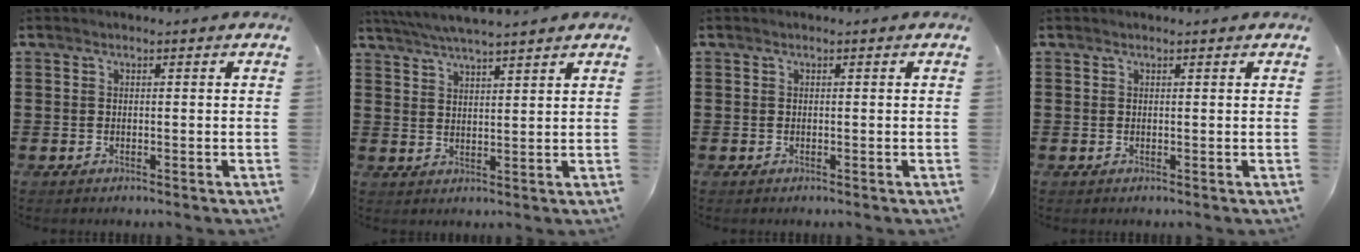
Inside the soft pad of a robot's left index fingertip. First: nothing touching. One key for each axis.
{"total": 4.1, "fx": 3.8, "fy": -0.2, "fz": 1.5, "tx": -0.040, "ty": -0.012, "tz": 0.068}
{"total": 0.0}
{"total": 0.0}